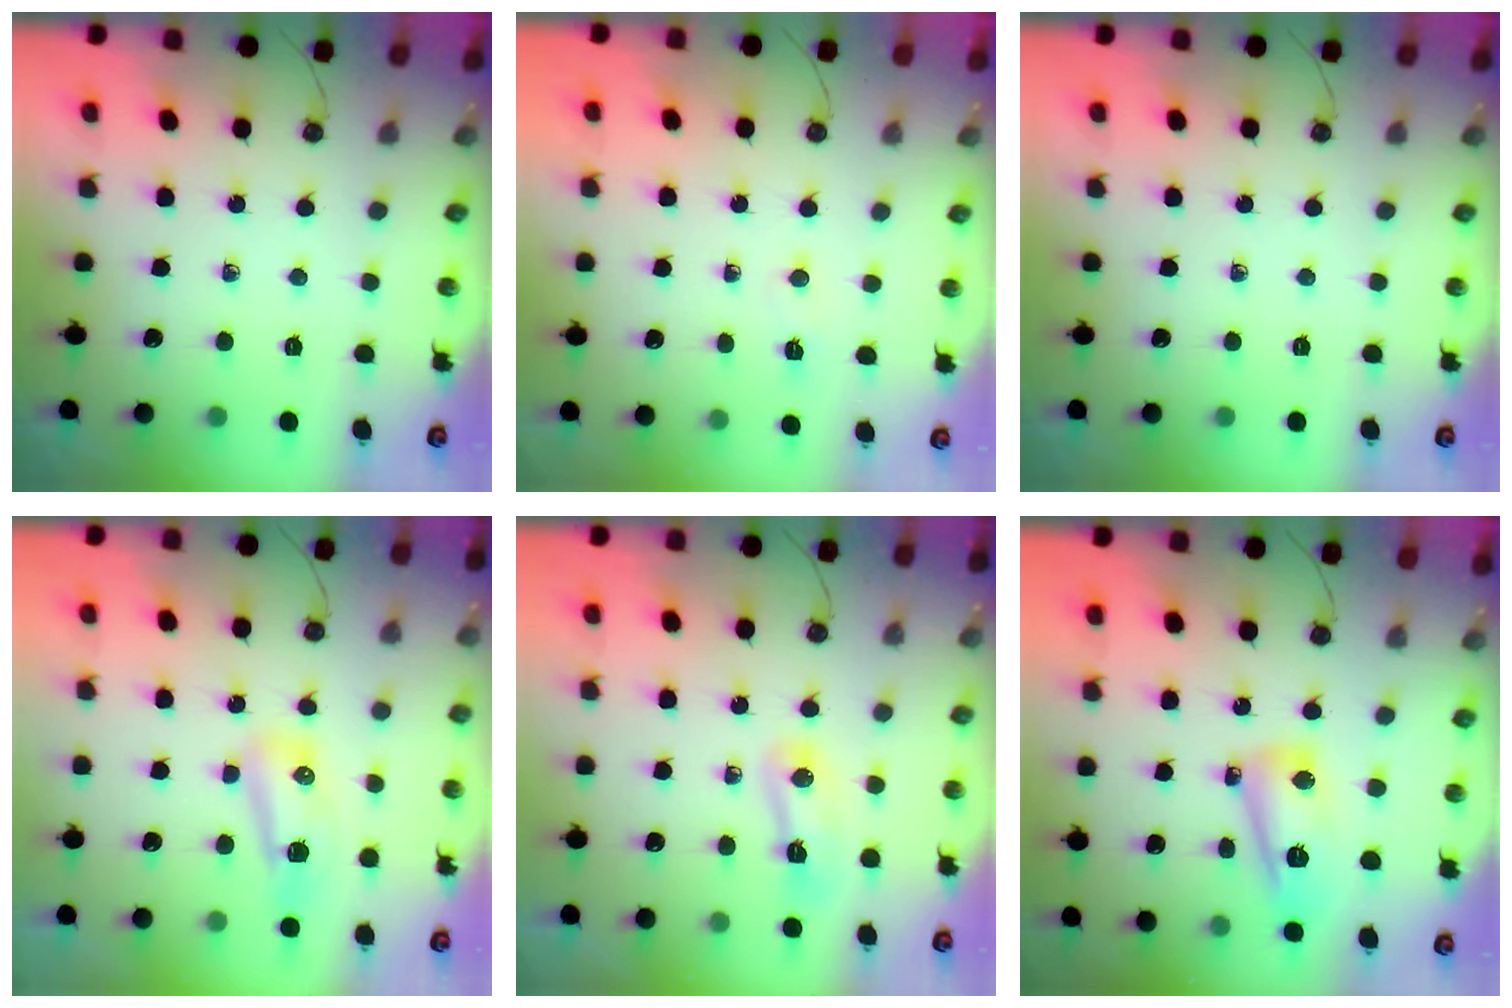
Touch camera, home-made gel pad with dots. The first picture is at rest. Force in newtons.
{"total": 4.1, "press": 2.2, "slide": 3.4}
{"total": 0.0}
{"total": 8.8, "press": 8.5, "slide": 2.2}
{"total": 6.8, "press": 6.7, "slide": 0.9}
{"total": 12.9, "press": 12.8, "slide": 1.2}